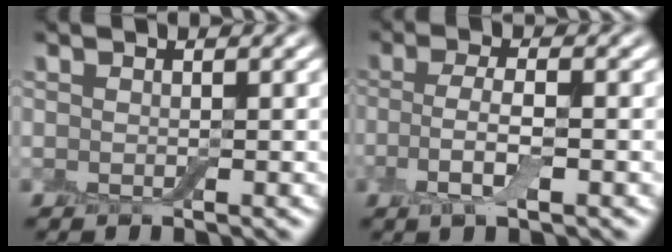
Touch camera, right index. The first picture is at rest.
{"total": 3.6, "force": [-0.8, 1.2, 3.3], "torque": [-0.070, -0.004, -0.020]}